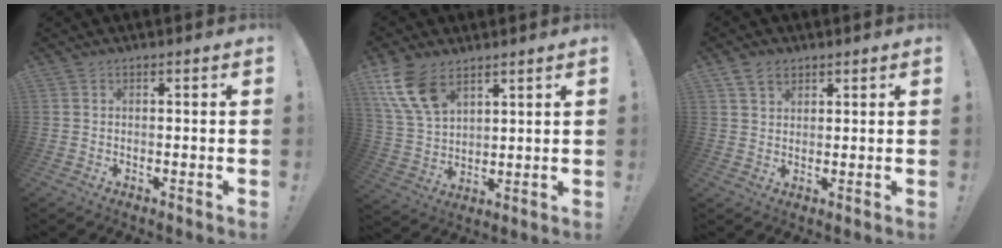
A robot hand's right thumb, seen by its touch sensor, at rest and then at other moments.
{"total": 12.9, "force": [7.7, 7.1, 7.5], "torque": [-0.161, -0.031, 0.150]}
{"total": 4.8, "force": [3.1, 3.1, 2.0], "torque": [-0.033, -0.009, 0.057]}